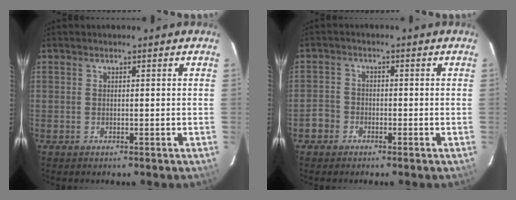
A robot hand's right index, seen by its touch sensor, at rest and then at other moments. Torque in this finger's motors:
{"motor_torque": [-0.05, 0.04, -0.49, -0.21]}